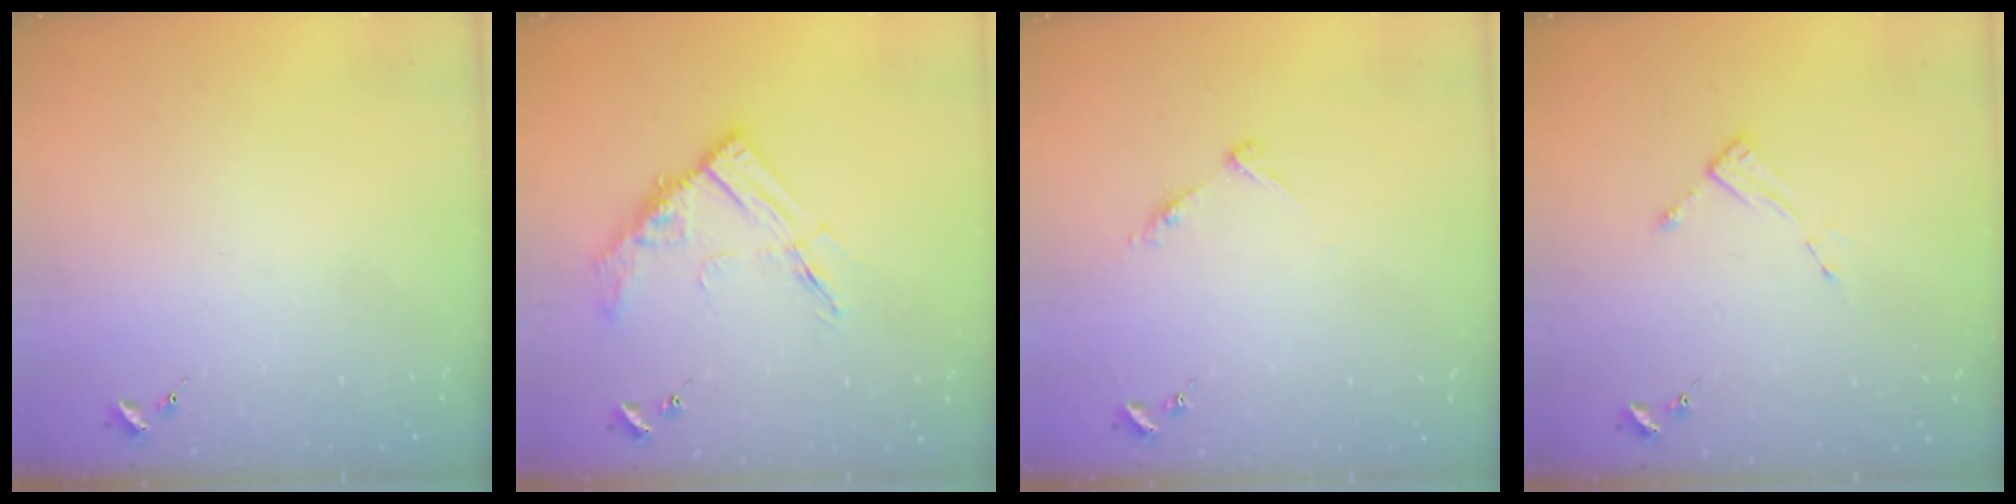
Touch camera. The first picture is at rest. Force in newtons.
{"total": 12.4, "press": 12.4, "slide": 0.9}
{"total": 6.2, "press": 6.2, "slide": 0.7}
{"total": 3.9, "press": 3.9, "slide": 0.2}